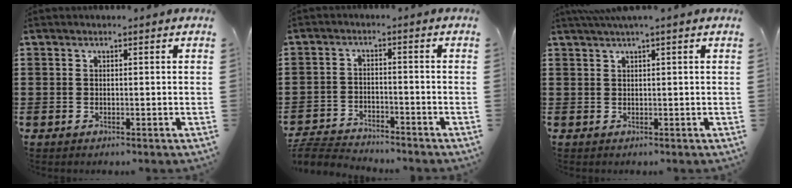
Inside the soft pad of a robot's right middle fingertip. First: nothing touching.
{"total": 4.0, "force": [-3.9, 0.5, 0.4], "torque": [-0.024, -0.003, -0.088]}
{"total": 1.4, "force": [0.9, -0.3, 1.0], "torque": [-0.022, -0.003, 0.017]}